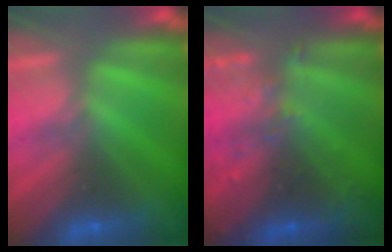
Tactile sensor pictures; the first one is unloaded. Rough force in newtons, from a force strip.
{"total": 3.1}